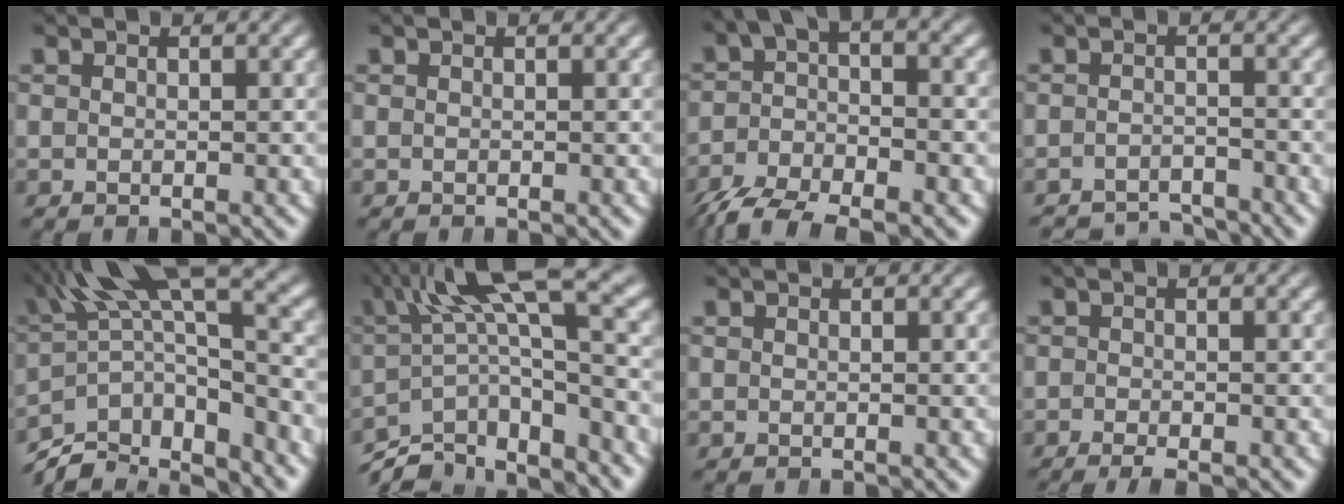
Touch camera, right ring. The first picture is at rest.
{"total": 0.0}
{"total": 7.6, "force": [-3.8, 3.7, 5.4], "torque": [-0.079, -0.017, -0.053]}
{"total": 4.6, "force": [-4.6, 0.6, 0.5], "torque": [0.010, -0.012, -0.072]}
{"total": 11.3, "force": [-2.9, 6.8, 8.6], "torque": [-0.137, -0.027, -0.036]}
{"total": 9.9, "force": [-2.1, 5.4, 8.0], "torque": [-0.137, -0.030, -0.021]}
{"total": 0.0}
{"total": 2.1, "force": [-1.5, 0.4, 1.4], "torque": [-0.016, 0.002, -0.026]}